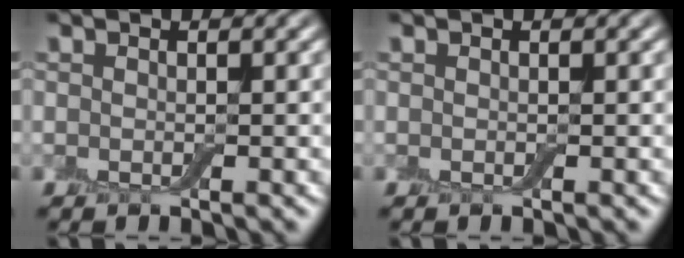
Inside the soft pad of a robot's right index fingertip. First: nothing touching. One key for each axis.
{"total": 0.0}